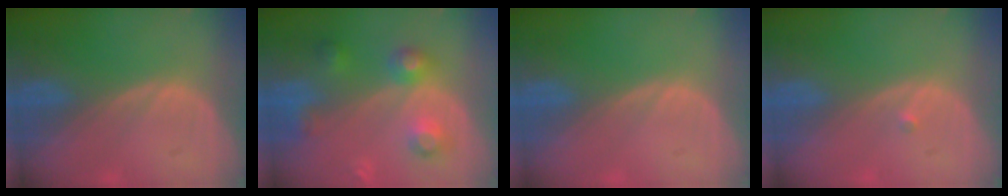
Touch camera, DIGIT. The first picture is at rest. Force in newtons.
{"total": 5.7, "press": 5.7, "slide": 0.2}
{"total": 0.0}
{"total": 0.6, "press": 0.5, "slide": 0.4}